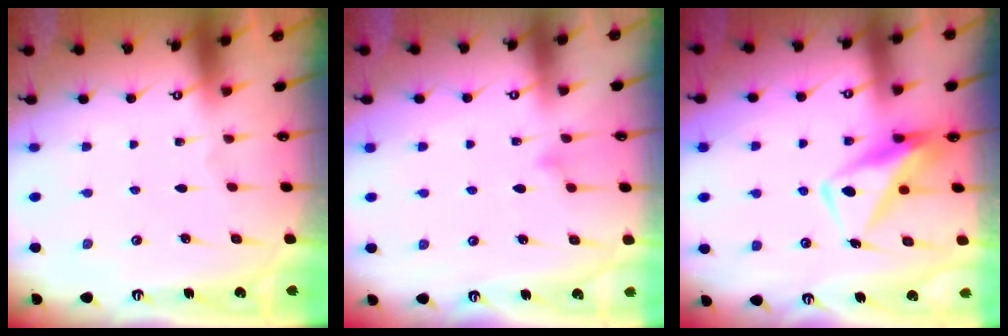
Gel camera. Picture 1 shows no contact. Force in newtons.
{"total": 8.3, "press": 8.3, "slide": 0.7}
{"total": 8.9, "press": 8.9, "slide": 0.9}